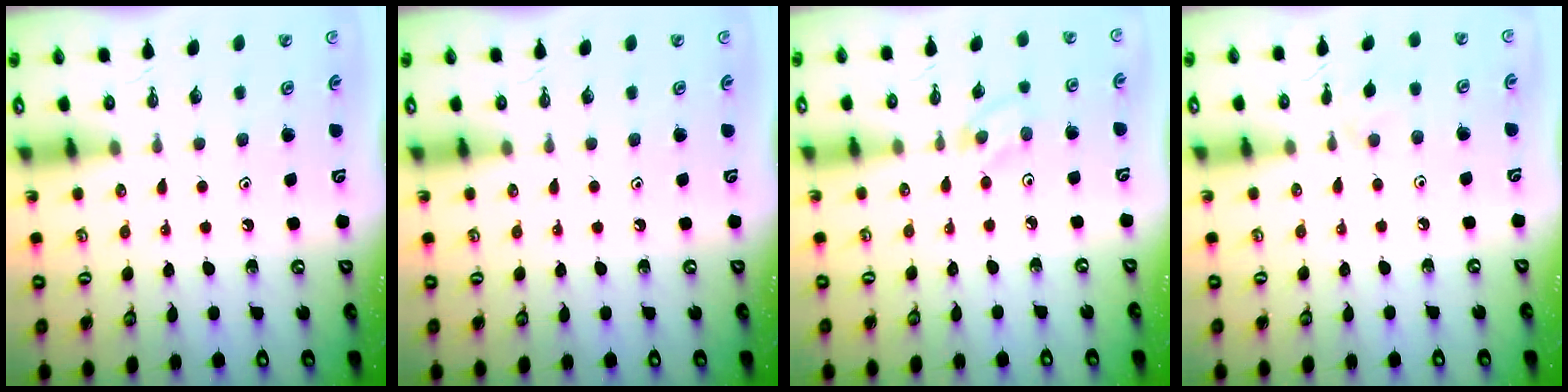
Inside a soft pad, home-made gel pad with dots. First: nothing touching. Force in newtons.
{"total": 0.0}
{"total": 3.1, "press": 3.1, "slide": 0.4}
{"total": 2.1, "press": 2.0, "slide": 0.4}